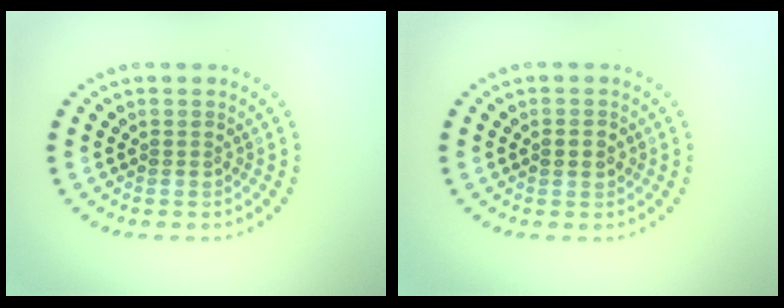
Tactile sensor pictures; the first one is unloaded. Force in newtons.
{"total": 1.8, "press": 1.8, "slide": 0.1}